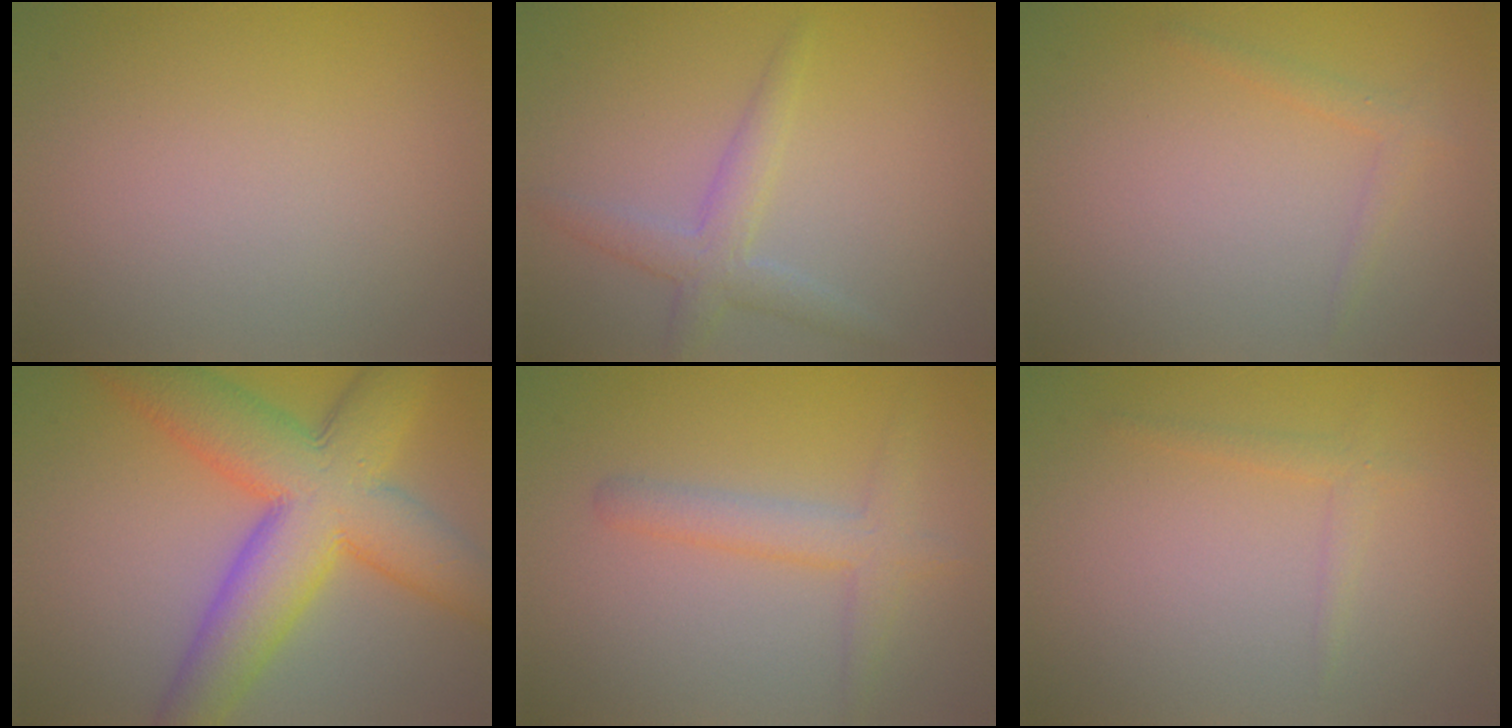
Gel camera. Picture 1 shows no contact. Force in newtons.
{"total": 2.8, "press": 2.8, "slide": 0.1}
{"total": 1.3, "press": 1.2, "slide": 0.1}
{"total": 11.7, "press": 11.7, "slide": 0.4}
{"total": 2.8, "press": 2.8, "slide": 0.2}
{"total": 1.2, "press": 1.2, "slide": 0.1}